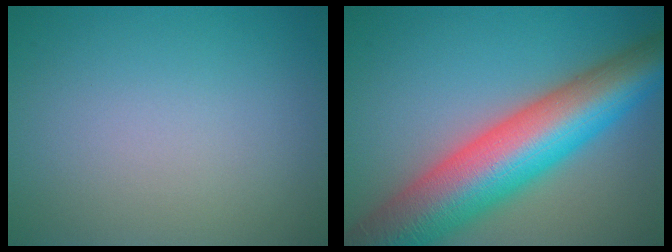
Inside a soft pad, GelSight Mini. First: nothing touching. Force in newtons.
{"total": 13.6, "press": 13.6, "slide": 0.5}